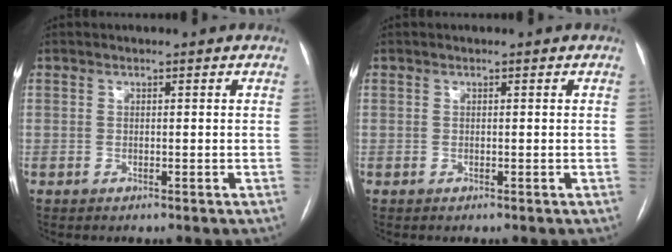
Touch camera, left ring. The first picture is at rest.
{"total": 0.0}